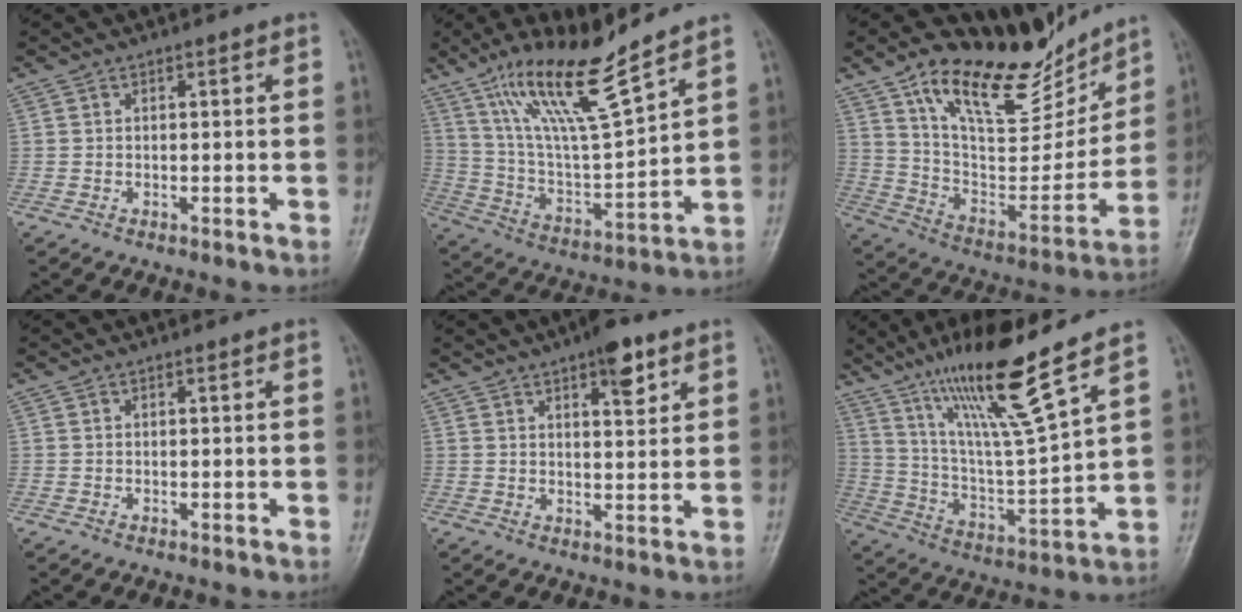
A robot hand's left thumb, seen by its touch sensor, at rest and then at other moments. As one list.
[{"total": 16.9, "force": [11.9, 2.2, 11.8], "torque": [-0.206, -0.063, 0.233]}, {"total": 21.1, "force": [15.5, 8.4, 11.6], "torque": [-0.131, -0.081, 0.270]}, {"total": 0.0}, {"total": 6.6, "force": [3.8, 2.3, 4.9], "torque": [-0.056, -0.017, 0.051]}, {"total": 17.9, "force": [12.1, 1.1, 13.2], "torque": [-0.225, -0.064, 0.224]}]